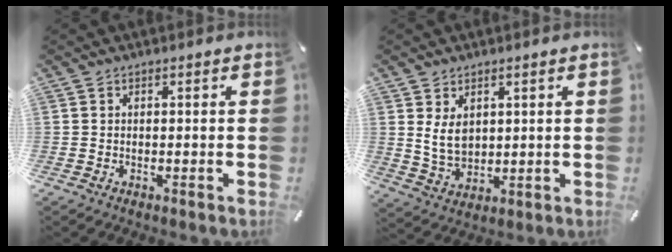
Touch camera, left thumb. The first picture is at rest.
{"total": 6.5, "force": [2.4, 4.8, 3.6], "torque": [-0.076, -0.010, 0.042]}